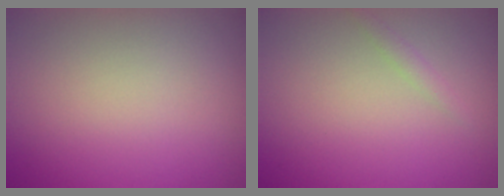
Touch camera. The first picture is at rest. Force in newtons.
{"total": 0.8, "press": 0.8, "slide": 0.0}